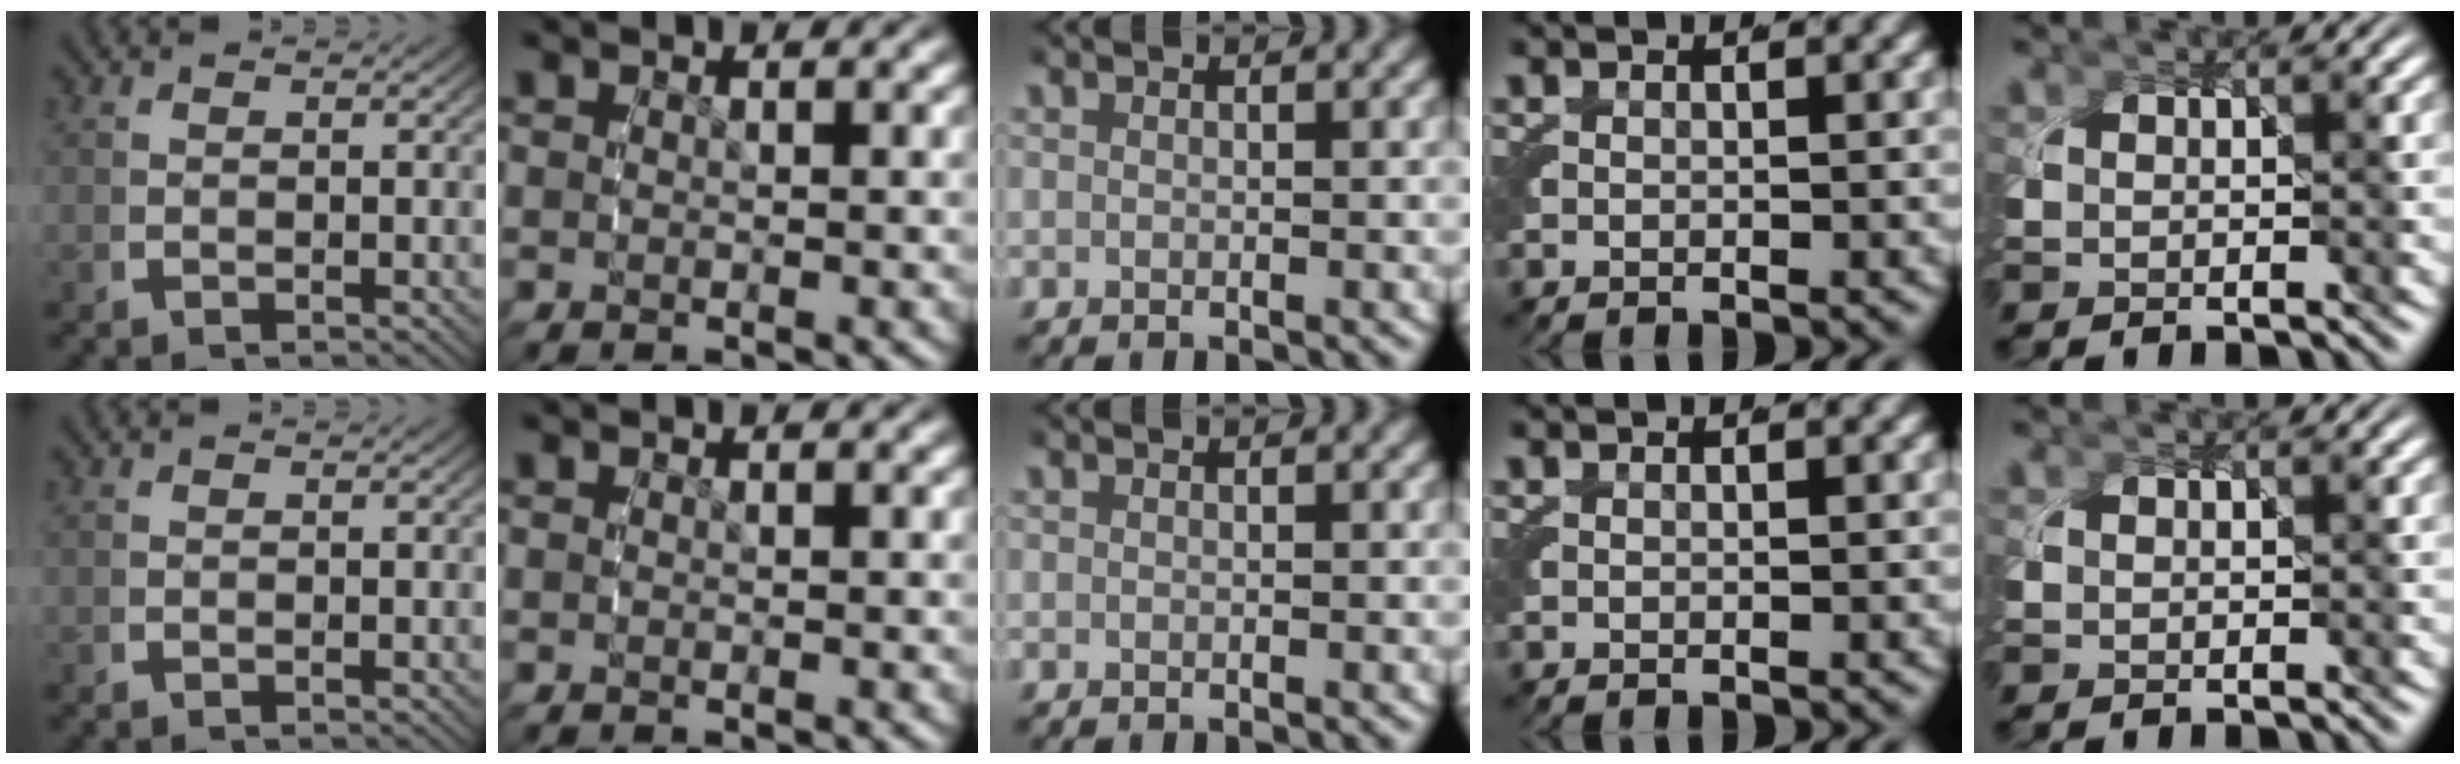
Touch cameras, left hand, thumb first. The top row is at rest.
{}